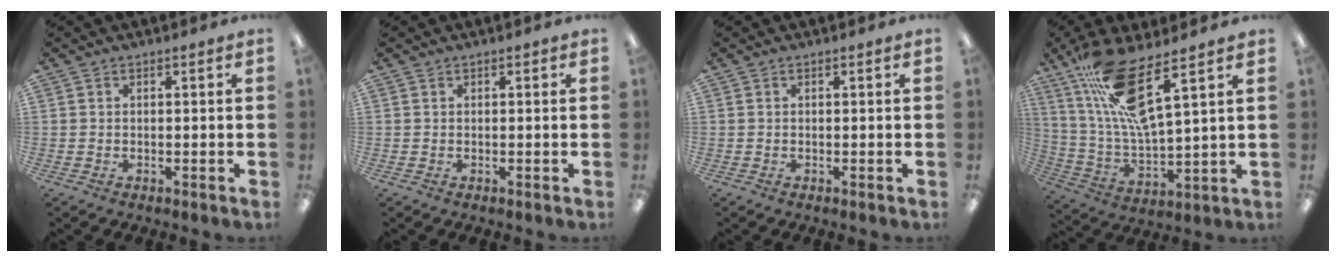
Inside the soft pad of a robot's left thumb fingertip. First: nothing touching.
{"total": 0.0}
{"total": 0.0}
{"total": 16.2, "force": [10.3, 3.3, 12.0], "torque": [-0.245, -0.049, 0.174]}